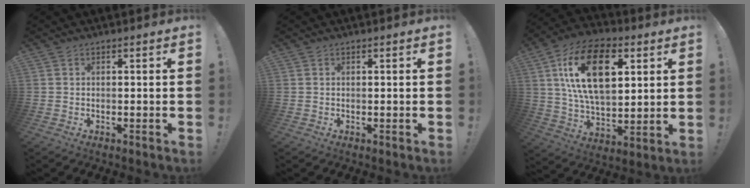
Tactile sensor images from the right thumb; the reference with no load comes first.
{"total": 0.0}
{"total": 22.5, "force": [7.3, 13.0, 16.8], "torque": [-0.289, -0.017, 0.120]}